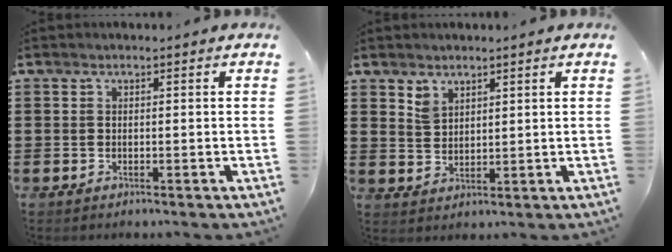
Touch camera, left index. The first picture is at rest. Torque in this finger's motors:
{"motor_torque": [0.08, -0.05, 0.00, 0.02]}